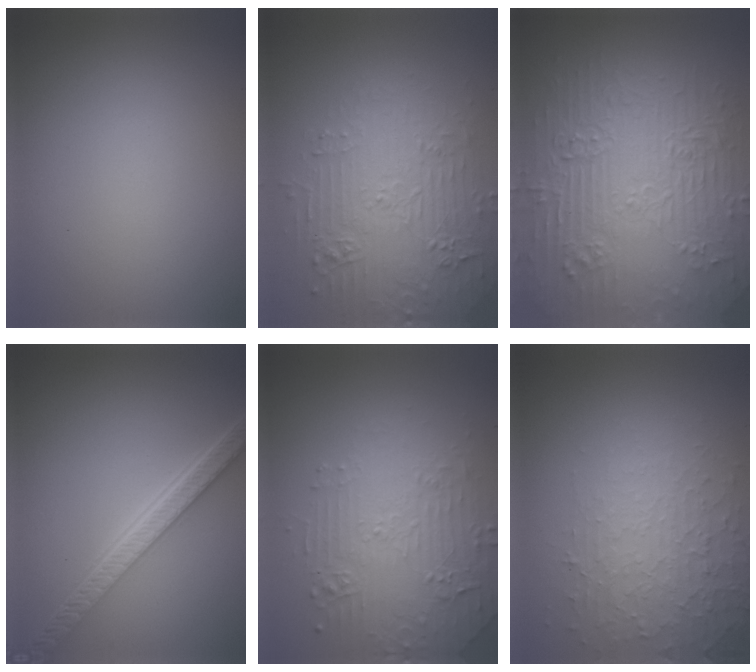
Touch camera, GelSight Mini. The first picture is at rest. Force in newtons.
{"total": 5.6, "press": 4.6, "slide": 3.1}
{"total": 11.3, "press": 7.5, "slide": 8.4}
{"total": 5.3, "press": 4.1, "slide": 3.4}
{"total": 5.0, "press": 3.9, "slide": 3.1}
{"total": 3.9, "press": 3.5, "slide": 1.8}